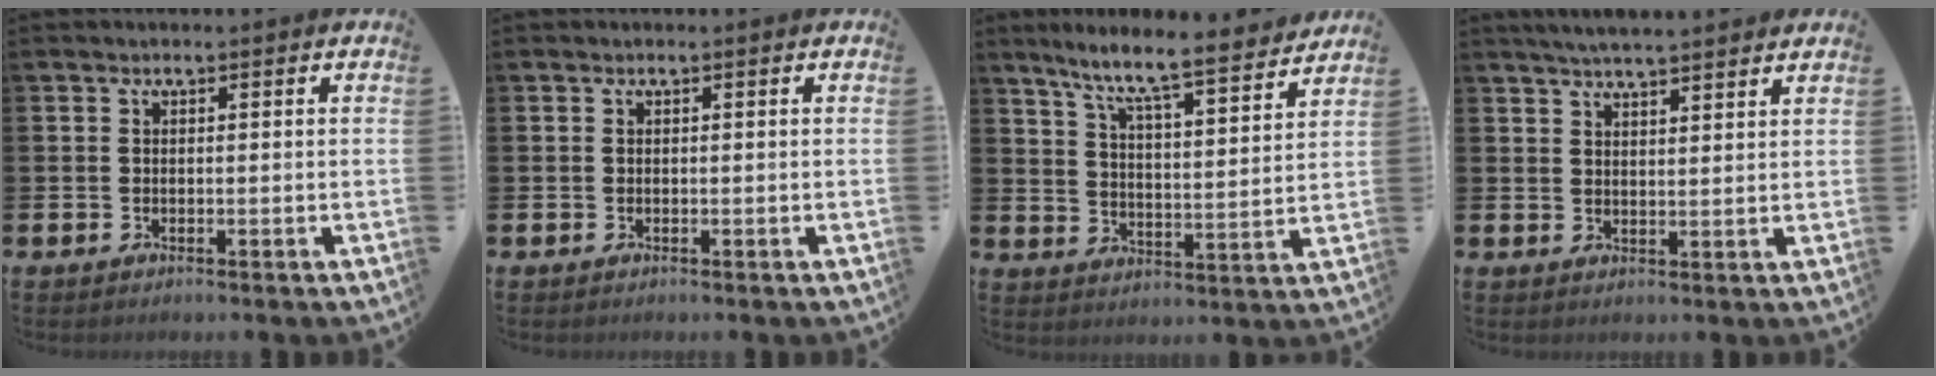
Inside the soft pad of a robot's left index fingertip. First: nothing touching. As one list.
[{"total": 0.0}, {"total": 8.2, "force": [7.5, 0.2, 3.4], "torque": [-0.091, -0.056, 0.124]}, {"total": 4.2, "force": [4.2, -0.1, 0.8], "torque": [-0.023, -0.016, 0.075]}]